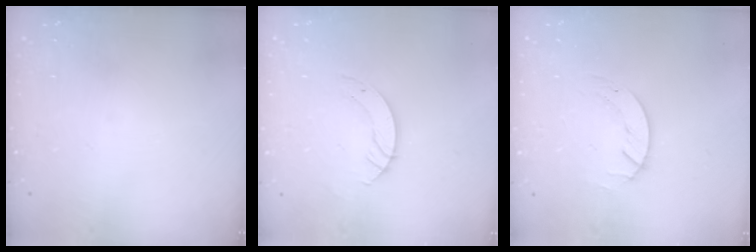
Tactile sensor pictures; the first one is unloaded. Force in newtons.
{"total": 4.4, "press": 4.4, "slide": 0.1}
{"total": 2.0, "press": 2.0, "slide": 0.2}